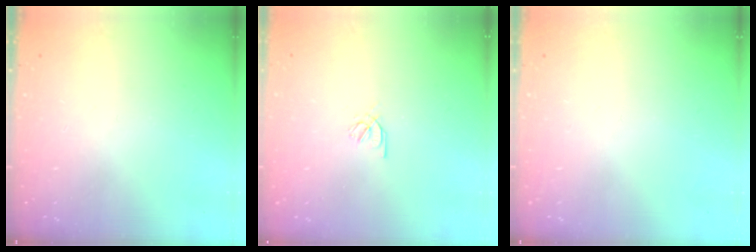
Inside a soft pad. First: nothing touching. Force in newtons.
{"total": 2.2, "press": 2.2, "slide": 0.0}
{"total": 0.0}